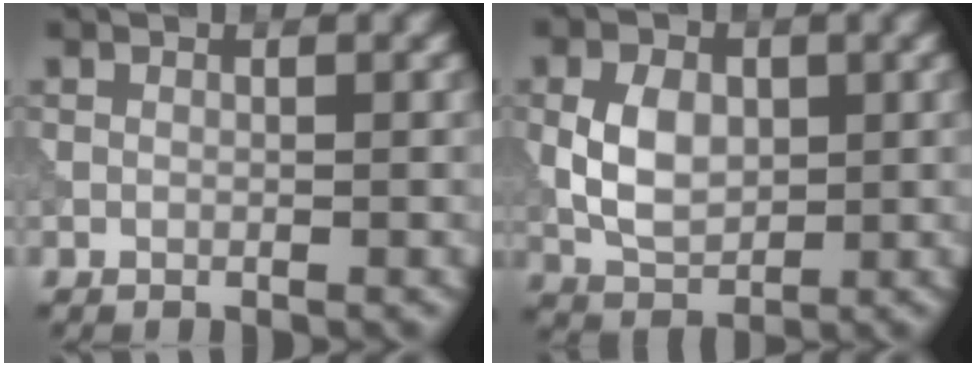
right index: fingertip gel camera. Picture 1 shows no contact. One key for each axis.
{"total": 4.5, "fx": 0.2, "fy": 3.1, "fz": 3.3, "tx": -0.069, "ty": 0.000, "tz": 0.004}